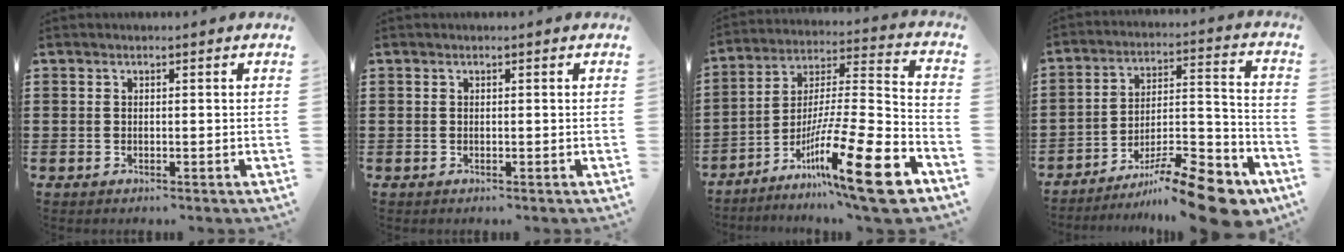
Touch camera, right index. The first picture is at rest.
{"total": 0.0}
{"total": 18.3, "force": [-11.0, 1.7, 14.6], "torque": [-0.236, 0.028, -0.188]}
{"total": 13.9, "force": [-10.8, 2.8, 8.2], "torque": [-0.112, 0.047, -0.192]}